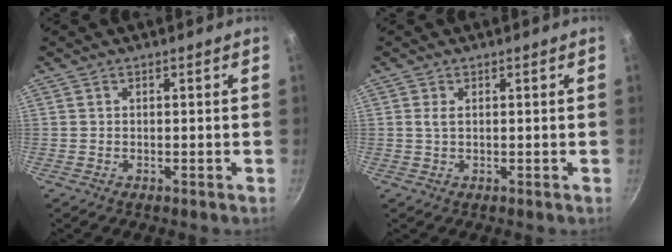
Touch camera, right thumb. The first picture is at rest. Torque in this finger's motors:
{"motor_torque": [-0.49, 0.32, 0.56, 0.02, 0.10]}